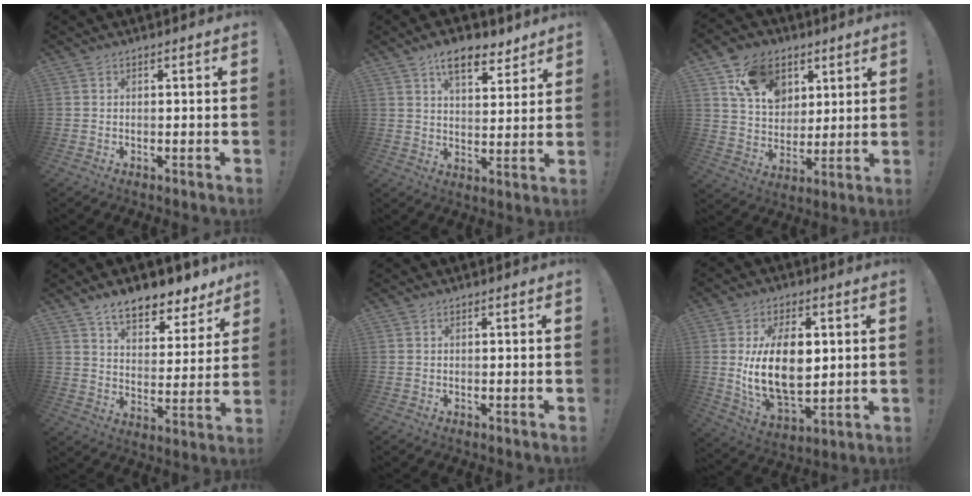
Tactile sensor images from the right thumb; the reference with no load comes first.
{"total": 10.0, "force": [7.0, 4.4, 5.6], "torque": [-0.076, -0.041, 0.125]}
{"total": 14.8, "force": [7.7, 11.0, 6.4], "torque": [-0.113, -0.026, 0.152]}
{"total": 10.8, "force": [8.7, 4.4, 4.8], "torque": [-0.073, -0.070, 0.151]}
{"total": 0.0}
{"total": 17.5, "force": [2.1, 10.2, 14.1], "torque": [-0.254, -0.014, 0.035]}